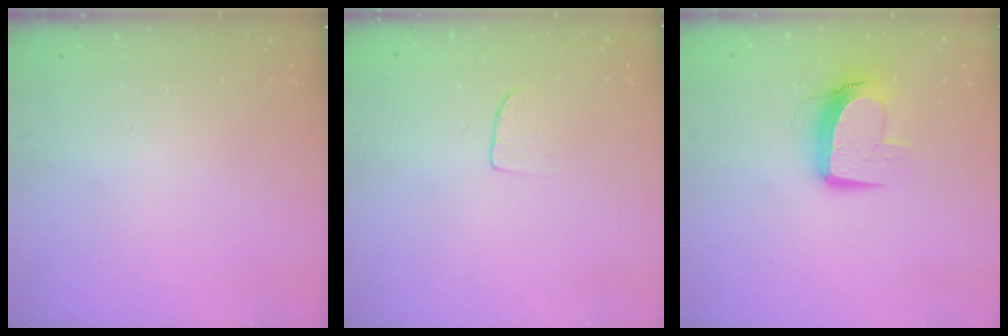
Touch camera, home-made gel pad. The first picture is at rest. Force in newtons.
{"total": 5.5, "press": 5.5, "slide": 0.3}
{"total": 11.2, "press": 11.1, "slide": 1.2}